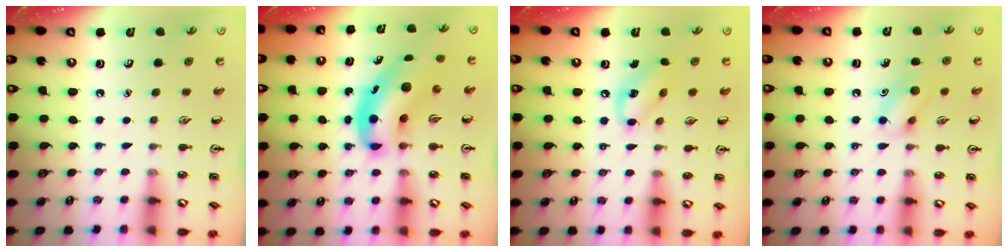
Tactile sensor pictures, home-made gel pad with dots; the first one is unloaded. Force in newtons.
{"total": 10.0, "press": 9.6, "slide": 2.9}
{"total": 6.8, "press": 6.8, "slide": 1.0}
{"total": 10.5, "press": 10.5, "slide": 0.7}